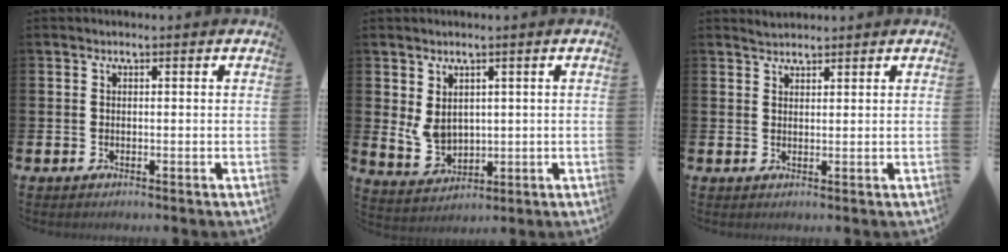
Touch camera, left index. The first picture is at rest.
{"total": 4.1, "force": [1.8, 3.0, 2.3], "torque": [-0.046, -0.002, 0.033]}
{"total": 1.9, "force": [1.9, 0.5, 0.0], "torque": [0.005, -0.005, 0.034]}